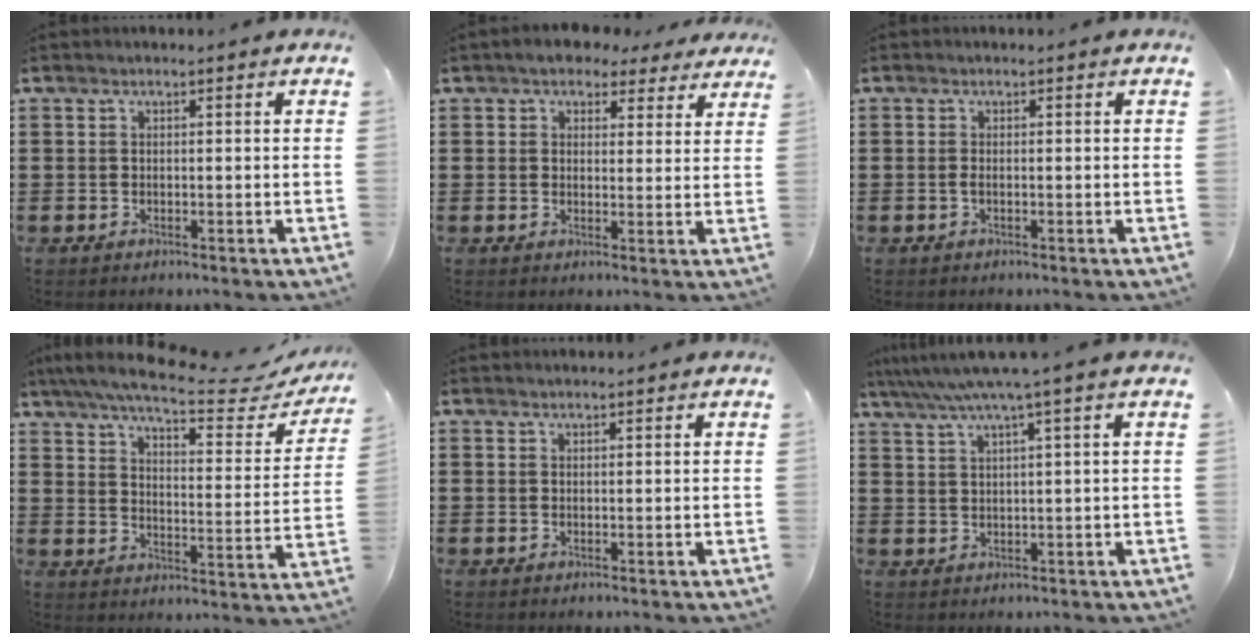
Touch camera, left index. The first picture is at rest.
{"total": 3.9, "force": [3.4, 1.7, 0.8], "torque": [-0.024, -0.004, 0.062]}
{"total": 0.7, "force": [-0.3, 0.1, 0.6], "torque": [-0.012, -0.004, -0.006]}
{"total": 7.1, "force": [6.1, 0.4, 3.5], "torque": [-0.089, -0.041, 0.101]}
{"total": 0.8, "force": [0.8, 0.1, 0.0], "torque": [-0.003, 0.000, 0.016]}
{"total": 4.8, "force": [3.0, -0.9, 3.6], "torque": [-0.077, -0.013, 0.049]}